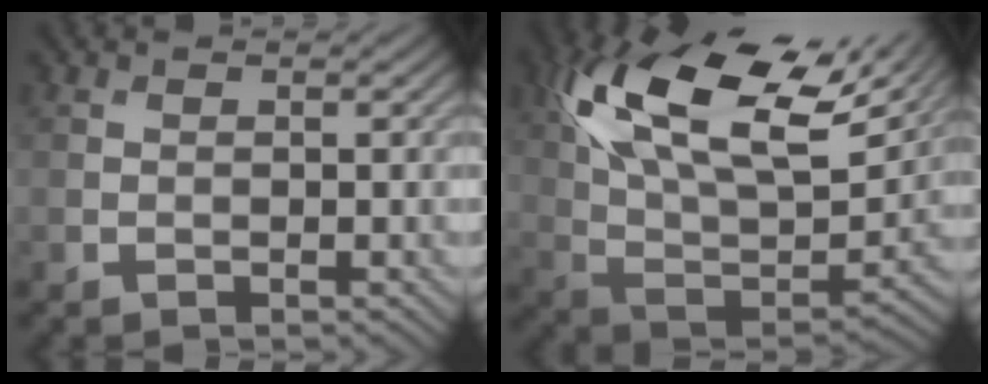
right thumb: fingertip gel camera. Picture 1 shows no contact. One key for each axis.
{"total": 20.2, "fx": 10.1, "fy": 9.5, "fz": 14.7, "tx": -0.292, "ty": 0.028, "tz": 0.157}